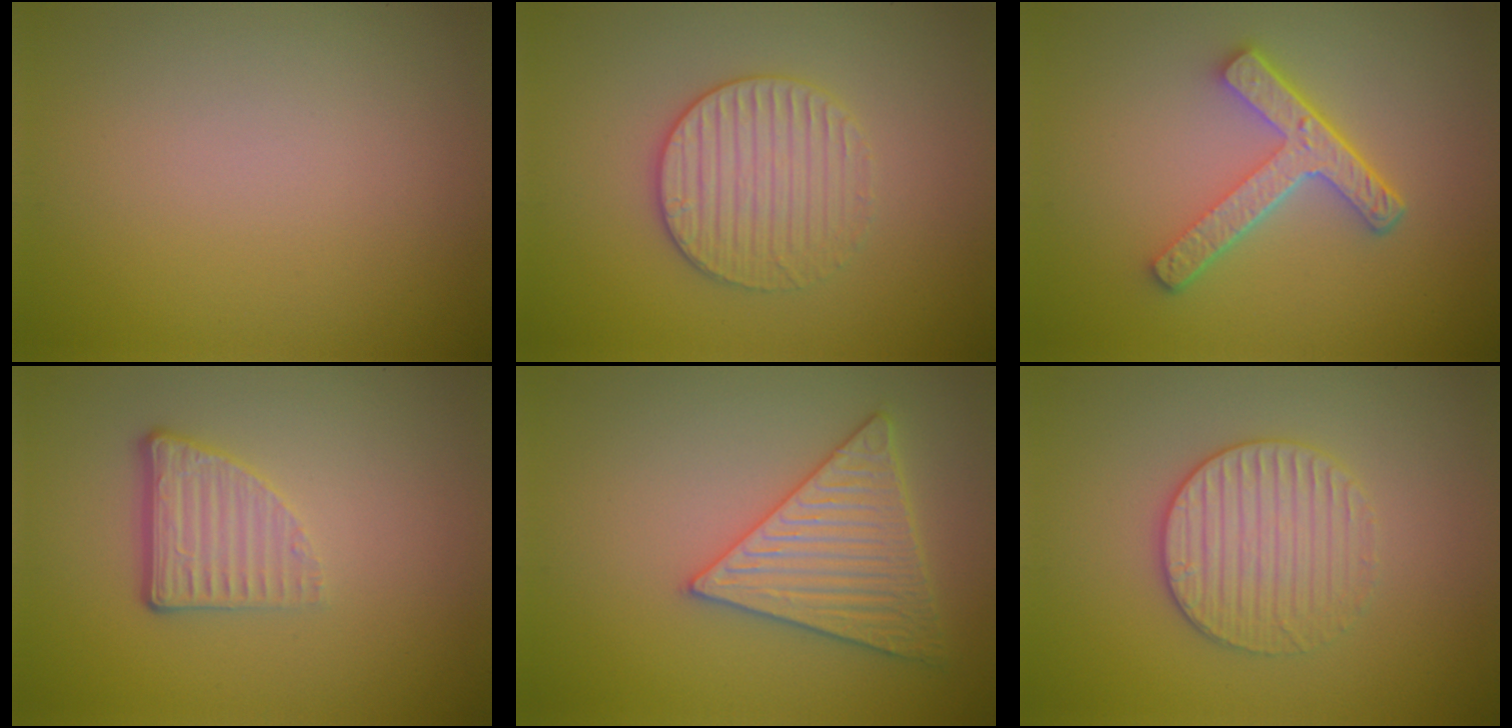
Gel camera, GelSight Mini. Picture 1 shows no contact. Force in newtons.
{"total": 3.4, "press": 3.2, "slide": 1.1}
{"total": 4.4, "press": 3.2, "slide": 3.0}
{"total": 3.8, "press": 2.5, "slide": 2.8}
{"total": 4.6, "press": 4.2, "slide": 1.9}
{"total": 3.4, "press": 3.2, "slide": 1.1}